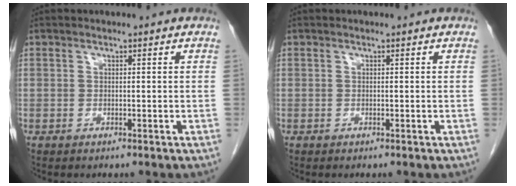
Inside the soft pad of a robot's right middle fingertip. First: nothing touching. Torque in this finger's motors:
{"motor_torque": [-0.17, 0.01, -0.06, 0.00]}